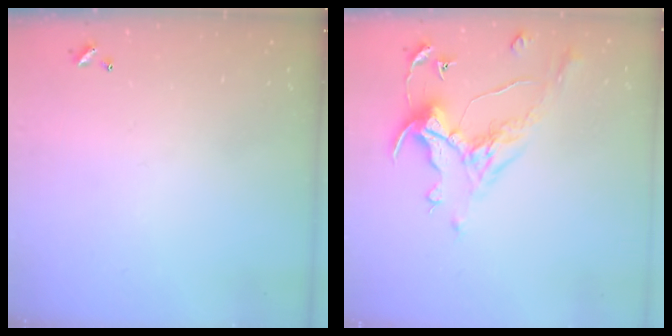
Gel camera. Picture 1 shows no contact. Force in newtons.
{"total": 1.0, "press": 0.2, "slide": 1.0}